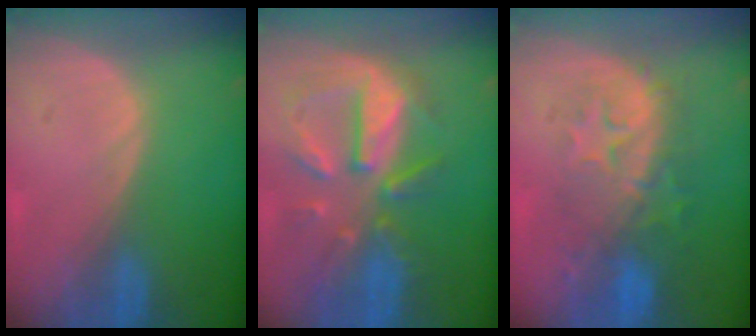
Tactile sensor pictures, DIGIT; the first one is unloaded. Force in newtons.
{"total": 10.3, "press": 9.3, "slide": 4.4}
{"total": 9.2, "press": 8.8, "slide": 2.5}